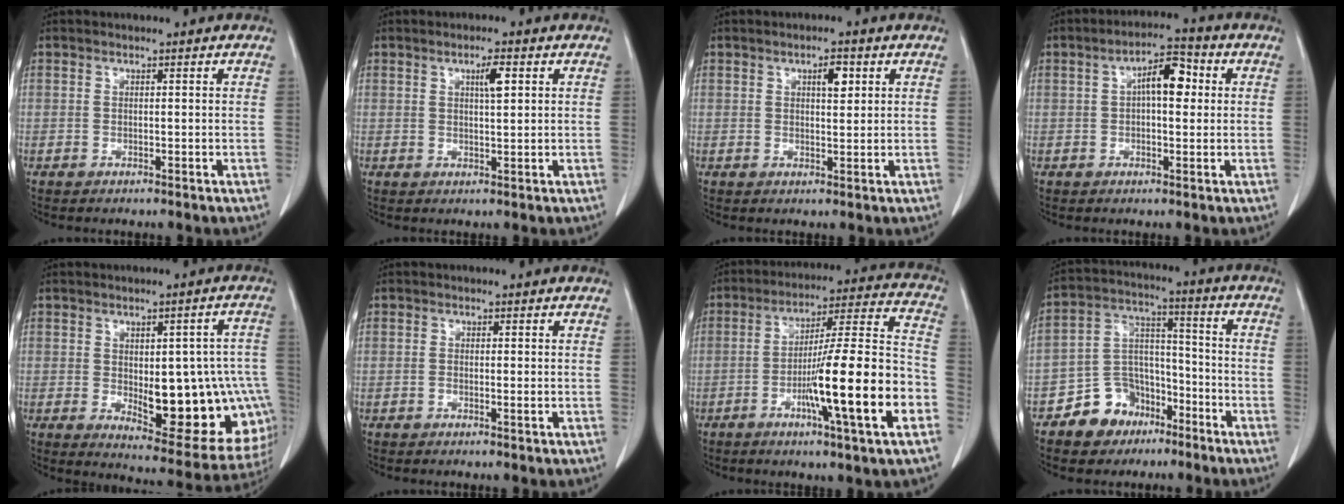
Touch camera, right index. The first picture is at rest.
{"total": 3.0, "force": [1.2, 0.4, 2.7], "torque": [-0.046, 0.000, 0.019]}
{"total": 3.0, "force": [1.2, 1.0, 2.6], "torque": [-0.041, -0.001, 0.019]}
{"total": 6.5, "force": [1.2, 2.4, 6.0], "torque": [-0.099, 0.023, 0.016]}
{"total": 19.0, "force": [-3.0, 7.6, 17.2], "torque": [-0.150, 0.019, -0.011]}
{"total": 0.6, "force": [-0.2, 0.0, 0.6], "torque": [-0.010, -0.001, -0.003]}
{"total": 18.6, "force": [-6.2, 0.2, 17.5], "torque": [-0.261, 0.002, -0.098]}
{"total": 10.0, "force": [-6.3, 7.2, 2.9], "torque": [-0.056, 0.035, -0.104]}